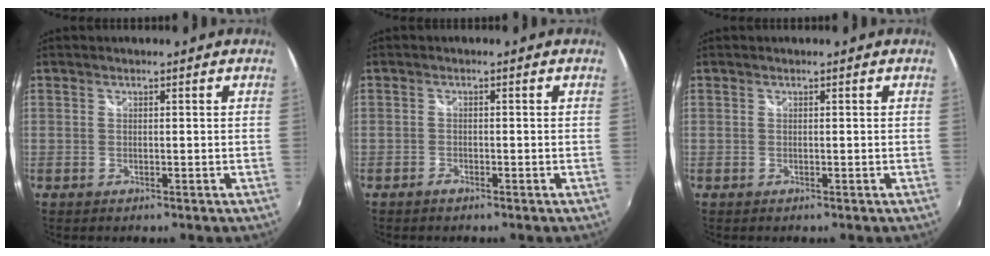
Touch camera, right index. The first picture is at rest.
{"total": 1.1, "force": [-0.9, 0.4, 0.3], "torque": [-0.006, -0.002, -0.020]}
{"total": 0.0}